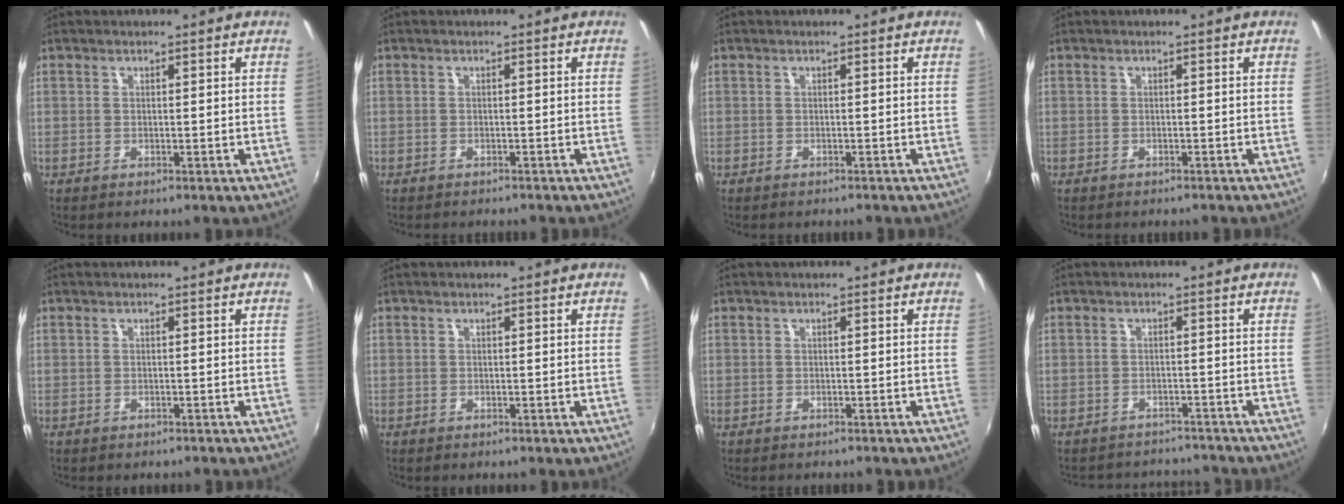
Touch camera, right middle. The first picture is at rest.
{"total": 2.2, "force": [-2.0, 0.5, 0.6], "torque": [-0.018, -0.010, -0.029]}
{"total": 1.2, "force": [-1.1, 0.3, 0.3], "torque": [-0.009, -0.005, -0.015]}
{"total": 1.8, "force": [-1.7, 0.5, 0.5], "torque": [-0.015, -0.009, -0.023]}
{"total": 1.0, "force": [-0.8, 0.6, 0.2], "torque": [-0.008, -0.001, -0.011]}
{"total": 0.0}
{"total": 1.0, "force": [-1.0, 0.3, 0.2], "torque": [-0.007, -0.004, -0.014]}
{"total": 8.8, "force": [-8.0, 3.2, 1.7], "torque": [-0.043, 0.018, -0.104]}